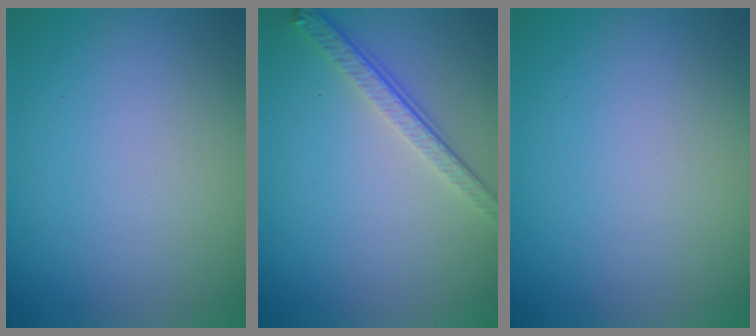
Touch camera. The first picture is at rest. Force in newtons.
{"total": 3.8, "press": 2.8, "slide": 2.6}
{"total": 0.0}